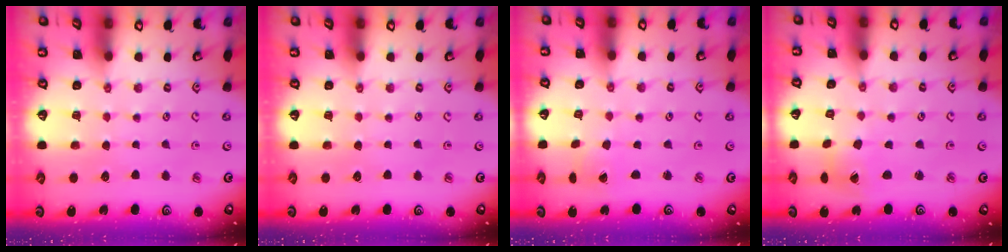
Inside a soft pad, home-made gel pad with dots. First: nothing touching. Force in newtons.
{"total": 0.0}
{"total": 2.8, "press": 2.8, "slide": 0.2}
{"total": 2.5, "press": 2.5, "slide": 0.3}